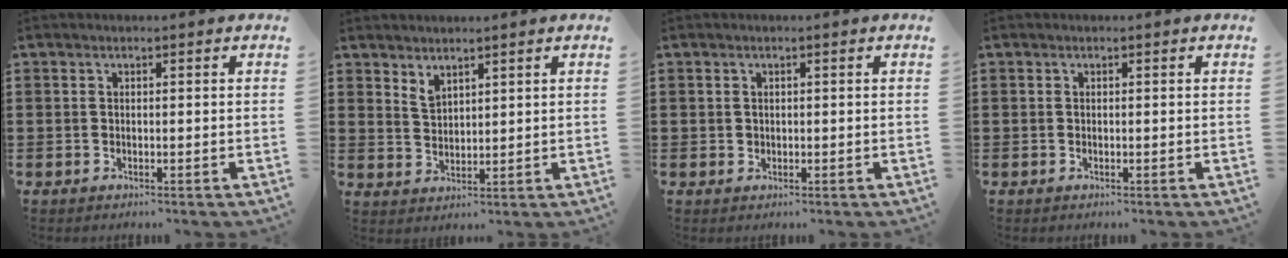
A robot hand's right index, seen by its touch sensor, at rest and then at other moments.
{"total": 2.5, "force": [2.2, 0.9, 0.4], "torque": [-0.013, 0.001, 0.043]}
{"total": 0.7, "force": [0.3, 0.7, 0.2], "torque": [-0.006, 0.003, 0.006]}
{"total": 0.0}